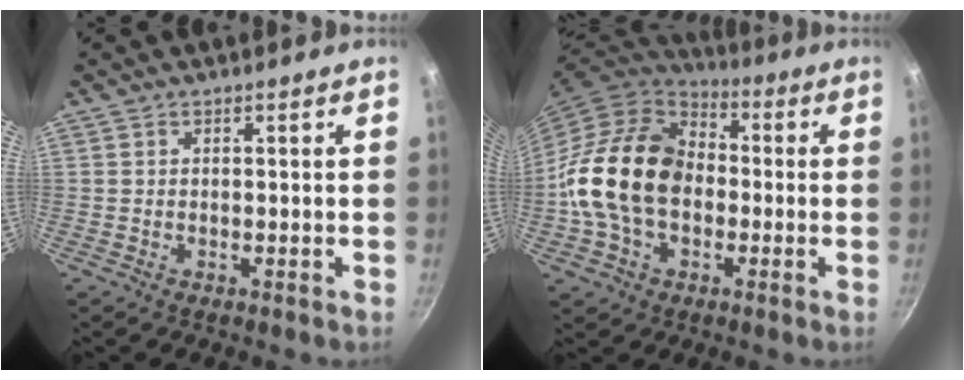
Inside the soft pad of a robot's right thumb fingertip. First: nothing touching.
{"total": 19.6, "force": [-1.6, 14.2, 13.4], "torque": [-0.217, 0.037, -0.039]}